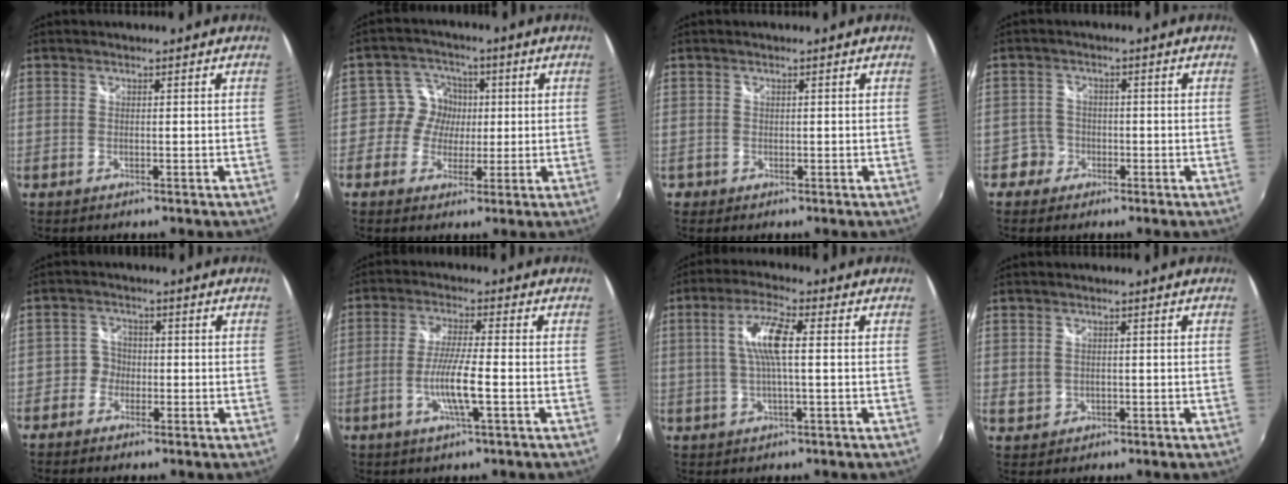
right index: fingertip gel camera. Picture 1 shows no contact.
{"total": 5.7, "force": [-0.2, 5.7, 0.3], "torque": [0.006, 0.010, -0.018]}
{"total": 1.3, "force": [-0.4, 1.3, -0.1], "torque": [-0.003, 0.002, -0.004]}
{"total": 3.3, "force": [-1.6, 2.9, -0.6], "torque": [0.015, 0.020, -0.028]}
{"total": 3.2, "force": [-1.6, 2.7, 0.0], "torque": [0.004, 0.011, -0.036]}
{"total": 7.3, "force": [-2.3, 0.2, 7.0], "torque": [-0.136, -0.008, -0.044]}
{"total": 7.6, "force": [0.8, 1.1, 7.5], "torque": [-0.145, 0.007, 0.017]}
{"total": 3.2, "force": [-0.1, 2.9, 1.4], "torque": [-0.026, 0.000, 0.003]}